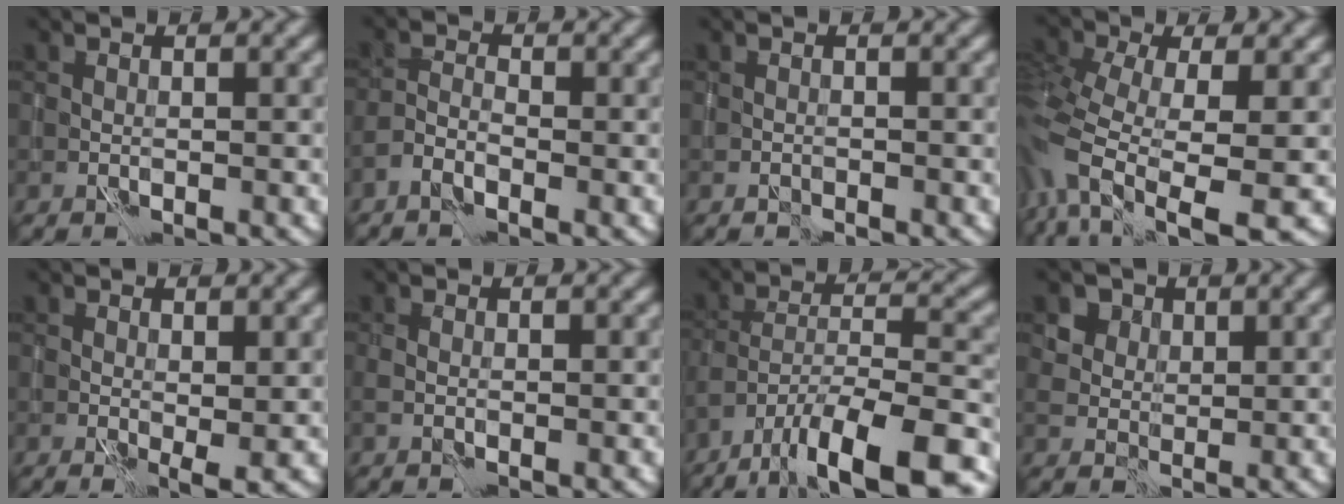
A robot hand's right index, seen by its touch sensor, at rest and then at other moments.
{"total": 1.9, "force": [-1.2, 0.8, 1.2], "torque": [-0.025, 0.006, -0.033]}
{"total": 0.7, "force": [-0.7, 0.0, 0.0], "torque": [0.000, 0.003, -0.013]}
{"total": 9.6, "force": [-3.7, 4.6, 7.6], "torque": [-0.180, -0.016, -0.062]}
{"total": 1.4, "force": [0.1, 0.3, 1.4], "torque": [-0.019, -0.005, 0.002]}
{"total": 0.8, "force": [0.0, 0.4, 0.7], "torque": [-0.015, 0.000, 0.000]}
{"total": 13.5, "force": [-10.3, 3.4, 8.0], "torque": [-0.135, -0.005, -0.162]}
{"total": 4.1, "force": [2.3, 3.1, 1.5], "torque": [-0.042, -0.004, 0.045]}